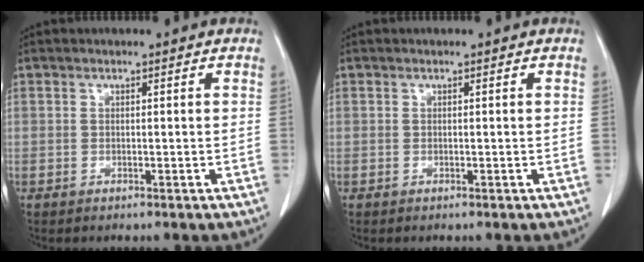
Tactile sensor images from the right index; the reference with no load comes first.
{"total": 0.0}